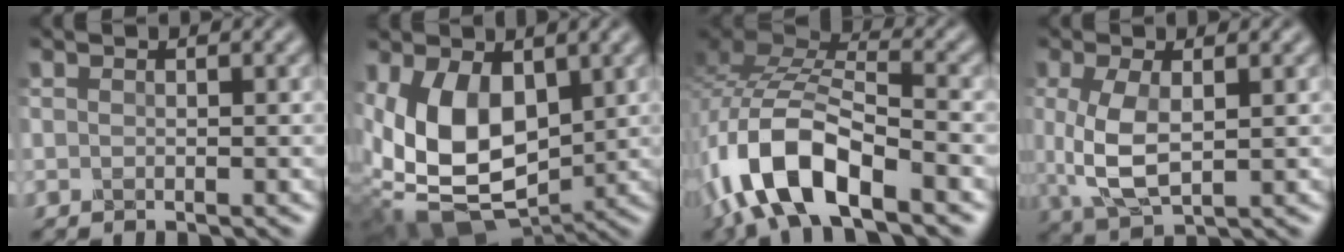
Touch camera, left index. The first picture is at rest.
{"total": 9.3, "force": [1.1, 5.9, 7.1], "torque": [-0.161, -0.016, 0.028]}
{"total": 11.0, "force": [-5.5, 4.7, 8.3], "torque": [-0.176, 0.006, -0.106]}
{"total": 5.0, "force": [0.3, 2.5, 4.3], "torque": [-0.116, -0.001, 0.010]}